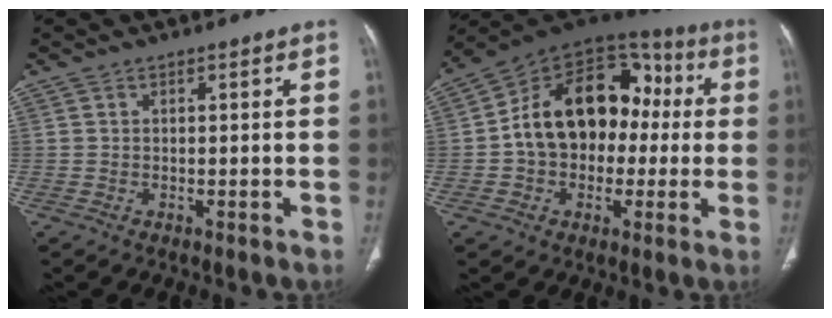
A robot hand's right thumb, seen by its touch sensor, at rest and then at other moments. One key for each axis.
{"total": 20.5, "fx": 0.3, "fy": 14.9, "fz": 14.1, "tx": -0.188, "ty": 0.053, "tz": -0.001}